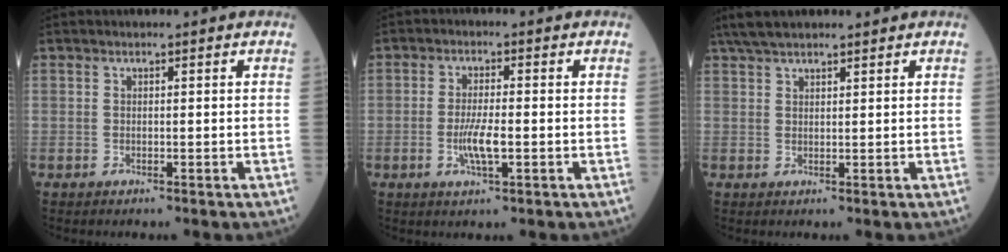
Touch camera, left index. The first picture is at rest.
{"total": 4.6, "force": [-1.1, 0.8, 4.4], "torque": [-0.091, -0.005, -0.020]}
{"total": 6.1, "force": [5.2, 1.1, 3.0], "torque": [-0.057, 0.036, 0.096]}